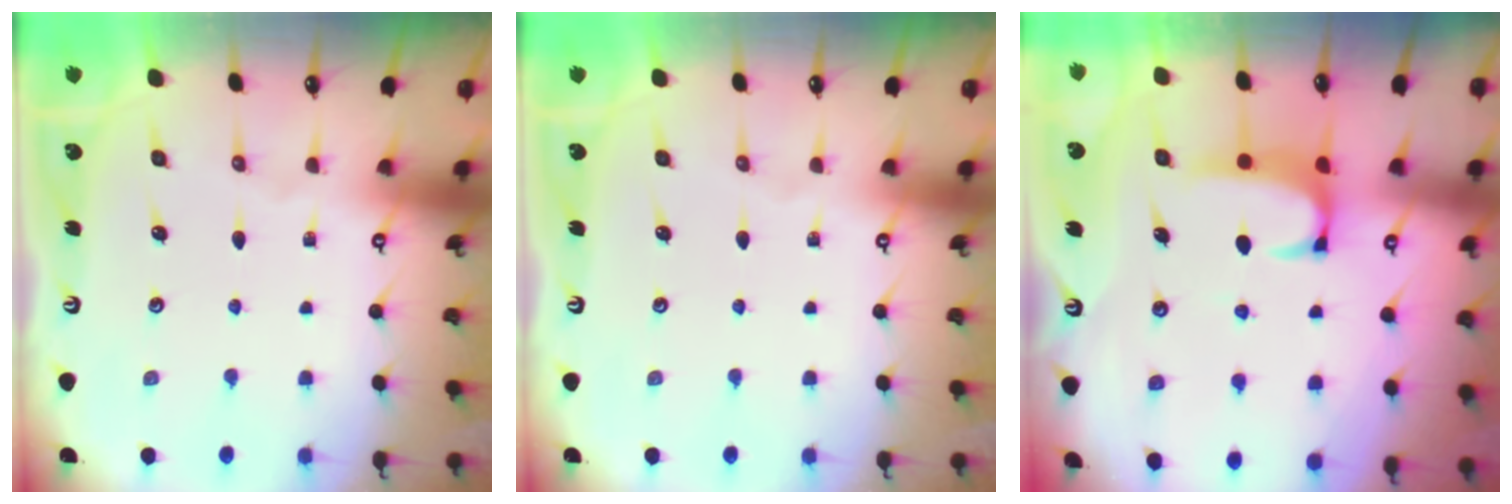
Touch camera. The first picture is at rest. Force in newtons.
{"total": 0.0}
{"total": 2.0, "press": 1.9, "slide": 0.7}